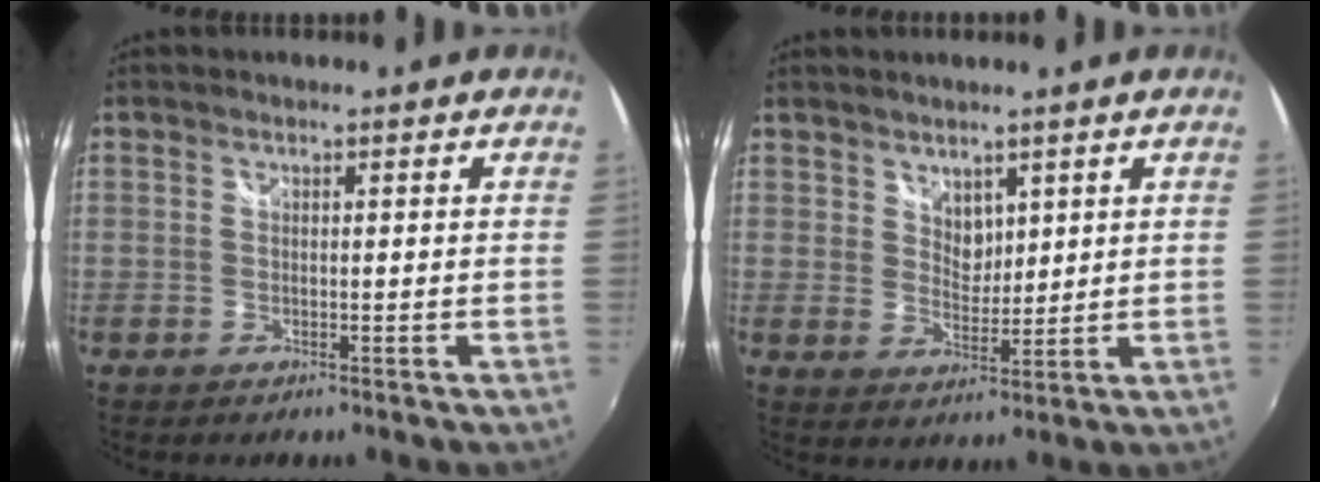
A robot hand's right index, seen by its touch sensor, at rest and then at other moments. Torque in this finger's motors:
{"motor_torque": [0.00, 0.06, -0.01, 0.00]}